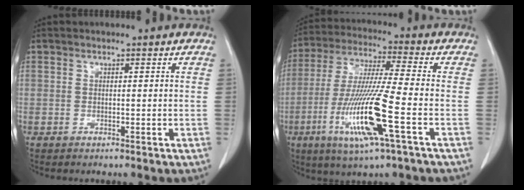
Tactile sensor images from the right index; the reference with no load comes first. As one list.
[{"total": 15.4, "force": [-5.1, 0.1, 14.5], "torque": [-0.300, -0.023, -0.099]}]